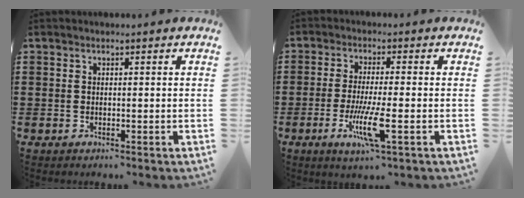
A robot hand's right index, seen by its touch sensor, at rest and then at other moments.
{"total": 7.2, "force": [-2.5, 0.8, 6.7], "torque": [-0.136, -0.020, -0.047]}